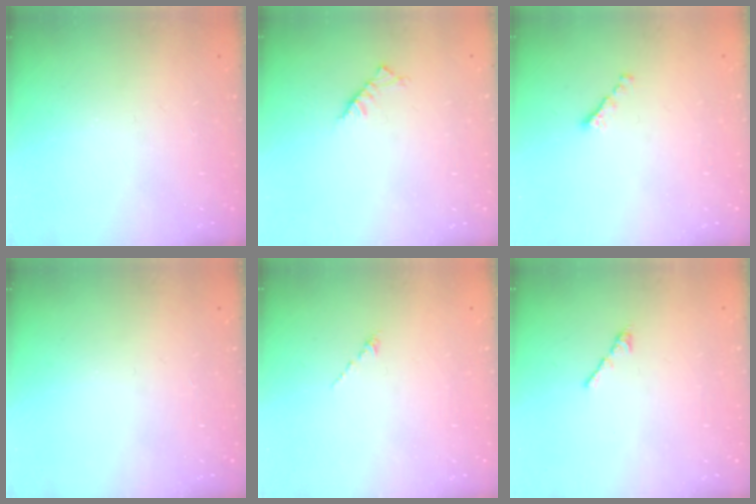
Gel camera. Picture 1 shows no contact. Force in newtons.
{"total": 4.5, "press": 4.5, "slide": 0.7}
{"total": 1.5, "press": 1.4, "slide": 0.5}
{"total": 0.0}
{"total": 0.0}
{"total": 2.7, "press": 2.6, "slide": 0.7}